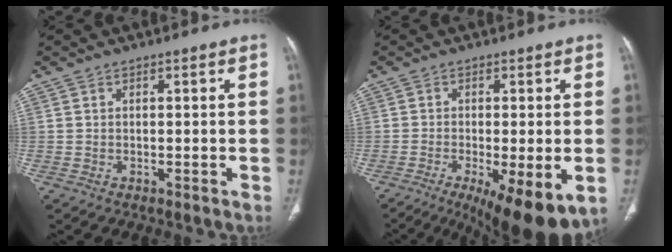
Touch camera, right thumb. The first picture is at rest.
{"total": 13.5, "force": [-5.6, 3.7, 11.7], "torque": [-0.162, -0.017, -0.078]}